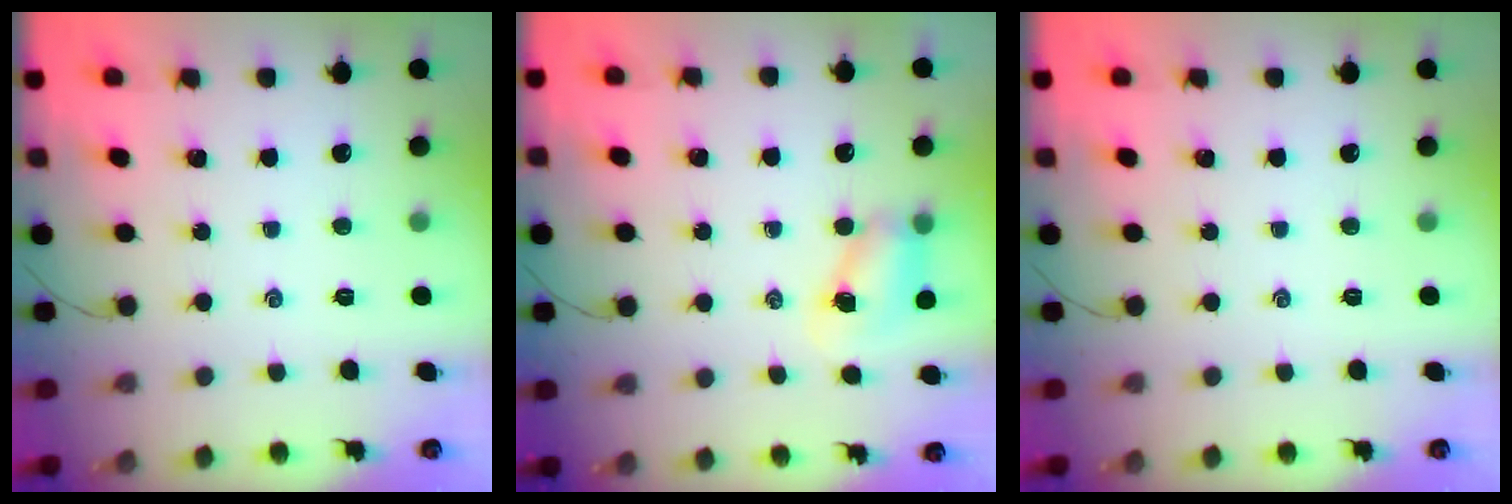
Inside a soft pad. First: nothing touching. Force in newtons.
{"total": 6.0, "press": 5.9, "slide": 0.8}
{"total": 0.0}